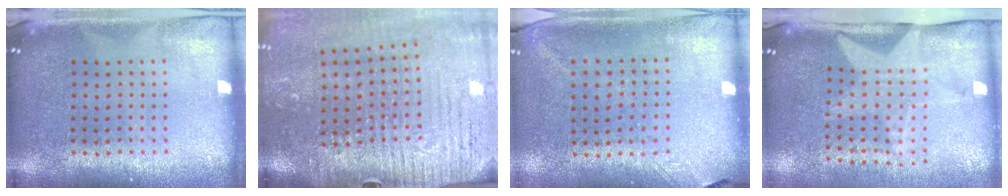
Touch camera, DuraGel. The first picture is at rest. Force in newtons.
{"total": 4.1, "press": 3.8, "slide": 1.4}
{"total": 1.2, "press": 0.9, "slide": 0.7}
{"total": 2.0, "press": 1.5, "slide": 1.4}